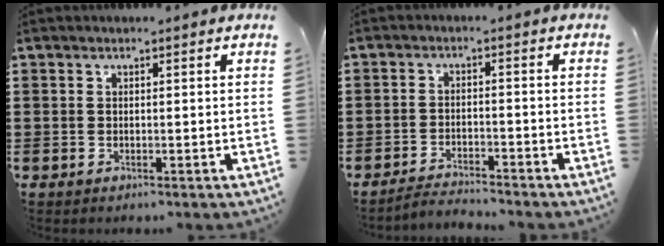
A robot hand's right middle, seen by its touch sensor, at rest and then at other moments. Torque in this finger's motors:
{"motor_torque": [-1.11, -0.48, -0.70, -0.12]}